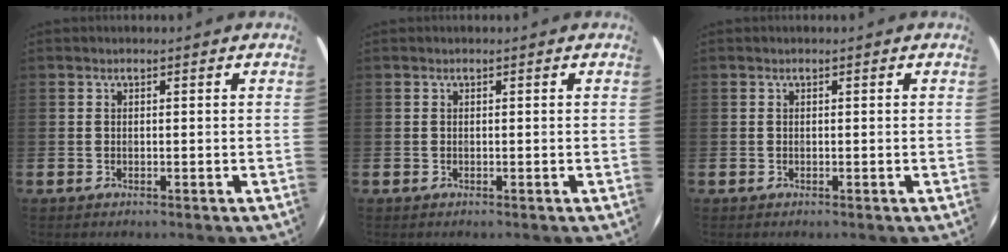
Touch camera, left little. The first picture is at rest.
{"total": 0.0}
{"total": 0.0}